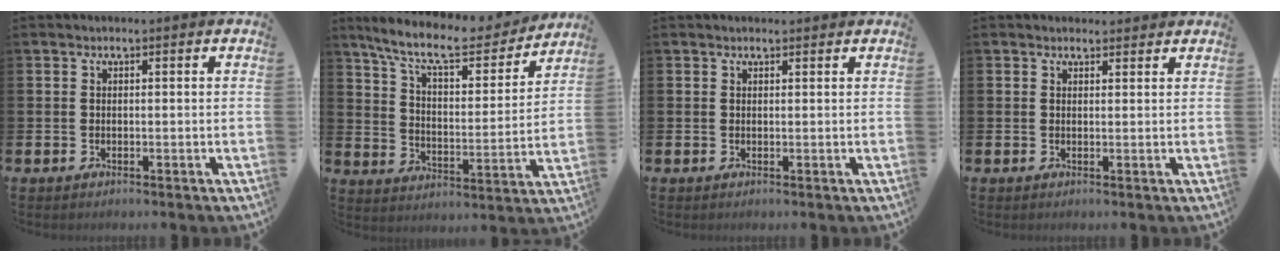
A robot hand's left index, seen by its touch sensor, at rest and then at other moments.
{"total": 10.7, "force": [9.3, 2.5, 4.5], "torque": [-0.125, -0.054, 0.160]}
{"total": 0.7, "force": [0.6, 0.1, 0.2], "torque": [0.003, -0.001, 0.010]}
{"total": 1.2, "force": [1.2, 0.4, 0.0], "torque": [0.006, 0.002, 0.020]}